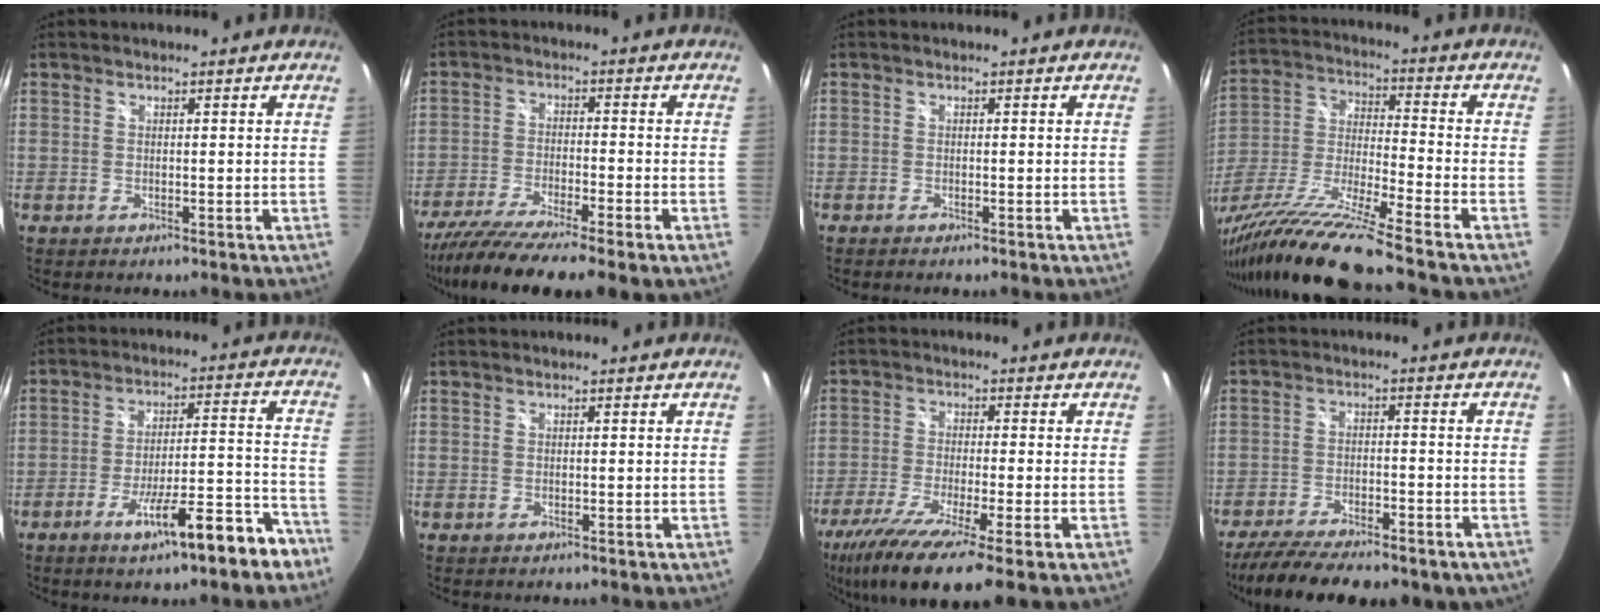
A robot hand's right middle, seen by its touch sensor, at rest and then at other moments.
{"total": 12.2, "force": [-9.5, 0.4, 7.7], "torque": [-0.160, -0.046, -0.164]}
{"total": 0.9, "force": [-0.8, -0.1, 0.4], "torque": [-0.008, -0.004, -0.015]}
{"total": 19.8, "force": [-15.3, -0.5, 12.5], "torque": [-0.236, -0.051, -0.285]}
{"total": 12.9, "force": [-8.7, 1.4, 9.4], "torque": [-0.154, -0.006, -0.126]}
{"total": 0.0}
{"total": 13.2, "force": [-8.3, 1.1, 10.2], "torque": [-0.214, -0.058, -0.147]}
{"total": 17.5, "force": [-13.3, 5.9, 9.6], "torque": [-0.194, -0.043, -0.195]}